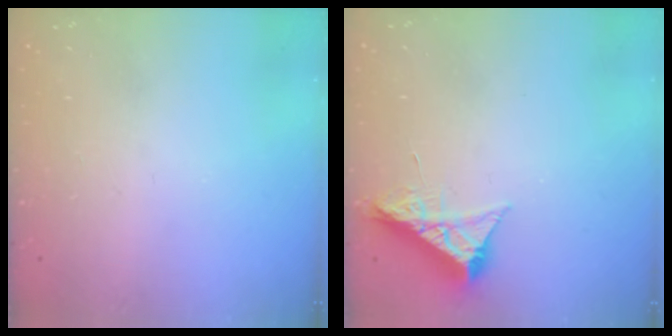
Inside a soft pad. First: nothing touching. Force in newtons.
{"total": 8.4, "press": 8.4, "slide": 0.4}